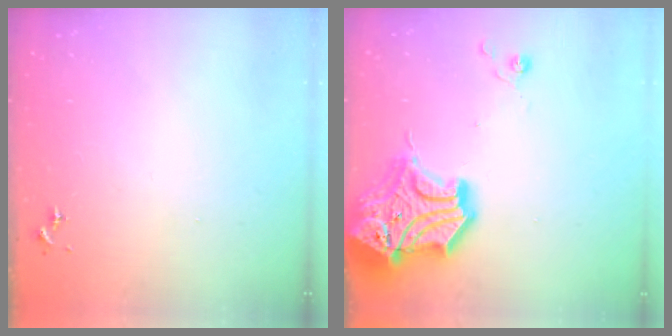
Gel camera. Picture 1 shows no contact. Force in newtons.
{"total": 21.9, "press": 21.7, "slide": 2.9}